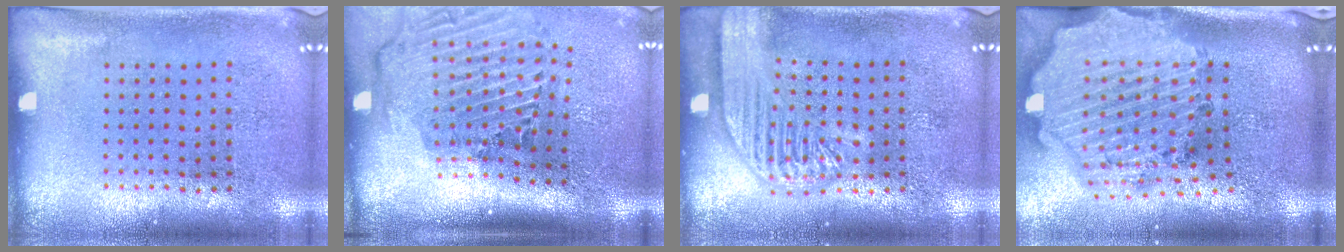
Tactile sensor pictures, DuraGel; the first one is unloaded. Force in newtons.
{"total": 2.9, "press": 1.9, "slide": 2.1}
{"total": 2.5, "press": 2.5, "slide": 0.2}
{"total": 3.6, "press": 3.0, "slide": 1.9}